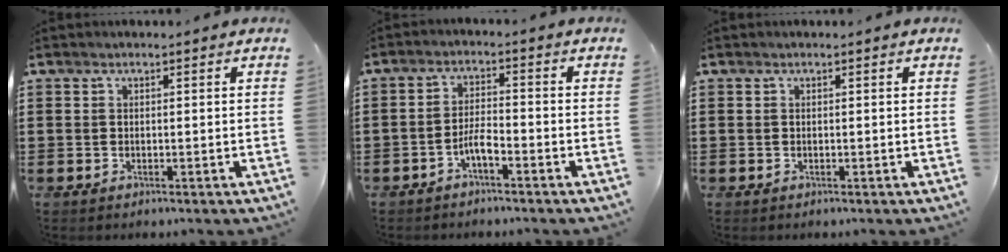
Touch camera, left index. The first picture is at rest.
{"total": 3.6, "force": [-2.1, 0.8, 2.8], "torque": [-0.065, 0.003, -0.044]}
{"total": 0.0}